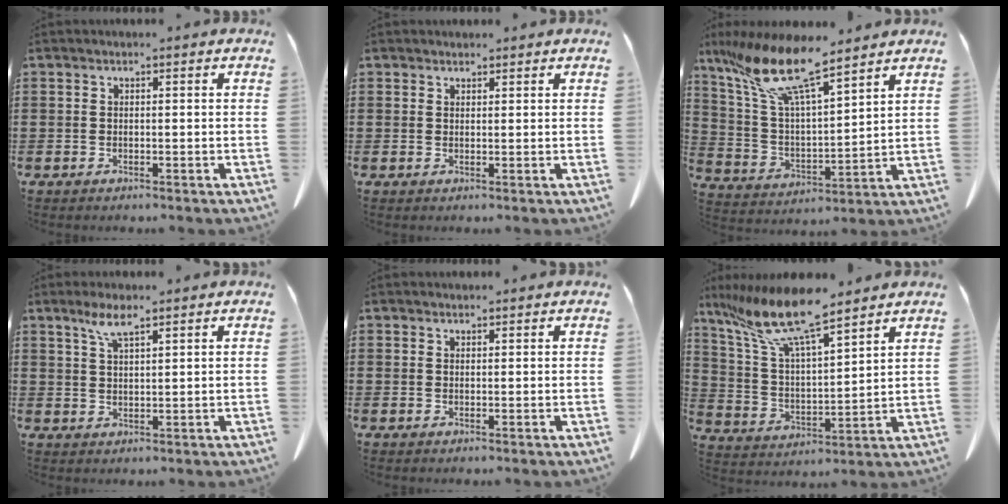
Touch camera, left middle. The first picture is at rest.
{"total": 1.7, "force": [1.5, 0.7, 0.1], "torque": [-0.007, 0.001, 0.032]}
{"total": 12.6, "force": [9.6, 2.0, 7.9], "torque": [-0.201, -0.050, 0.161]}
{"total": 4.1, "force": [2.8, 0.7, 2.9], "torque": [-0.065, 0.003, 0.050]}
{"total": 1.4, "force": [1.2, 0.5, 0.1], "torque": [-0.006, 0.000, 0.026]}
{"total": 11.6, "force": [9.1, 1.0, 7.0], "torque": [-0.182, -0.051, 0.152]}